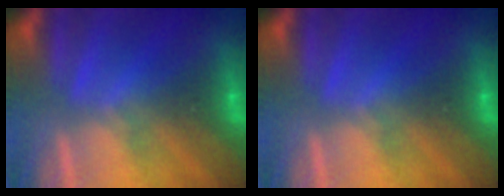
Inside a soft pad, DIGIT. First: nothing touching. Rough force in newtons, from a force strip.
{"total": 0.0}